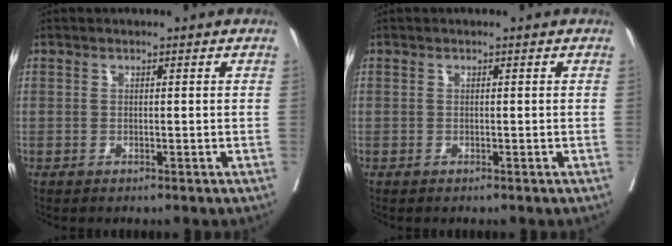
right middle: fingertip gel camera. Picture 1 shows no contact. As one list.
[{"total": 0.0}]